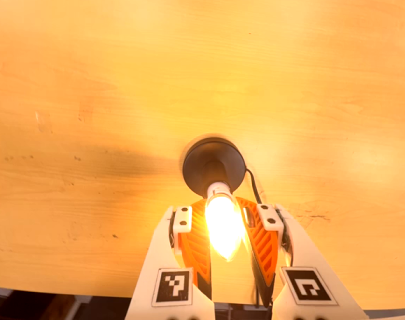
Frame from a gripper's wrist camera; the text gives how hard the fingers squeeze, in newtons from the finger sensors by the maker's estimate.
{"total": 13.0, "left": 12.4, "right": 13.6}